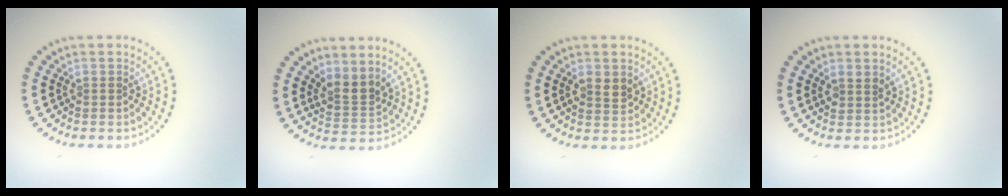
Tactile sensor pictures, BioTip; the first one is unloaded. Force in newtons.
{"total": 2.6, "press": 1.9, "slide": 1.7}
{"total": 2.1, "press": 2.1, "slide": 0.3}
{"total": 1.3, "press": 1.2, "slide": 0.6}